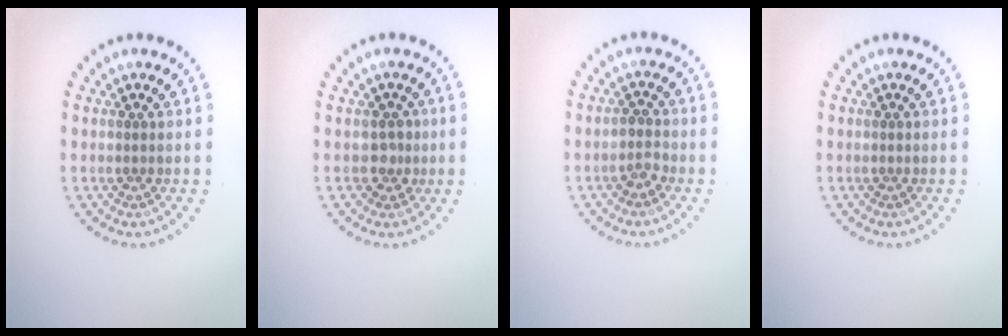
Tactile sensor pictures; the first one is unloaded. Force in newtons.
{"total": 1.6, "press": 1.3, "slide": 1.0}
{"total": 1.4, "press": 1.3, "slide": 0.5}
{"total": 0.0}